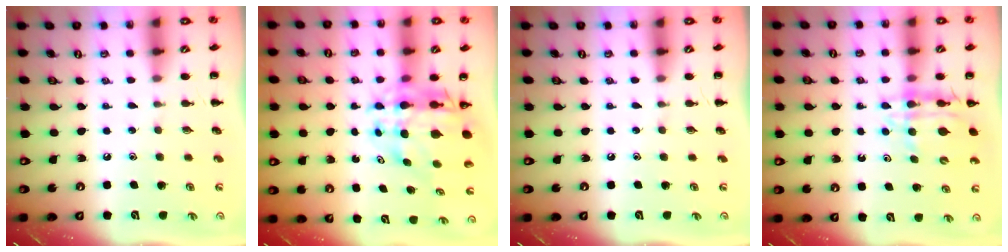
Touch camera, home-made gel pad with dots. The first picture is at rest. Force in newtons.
{"total": 10.4, "press": 9.8, "slide": 3.5}
{"total": 0.0}
{"total": 10.7, "press": 10.0, "slide": 3.9}